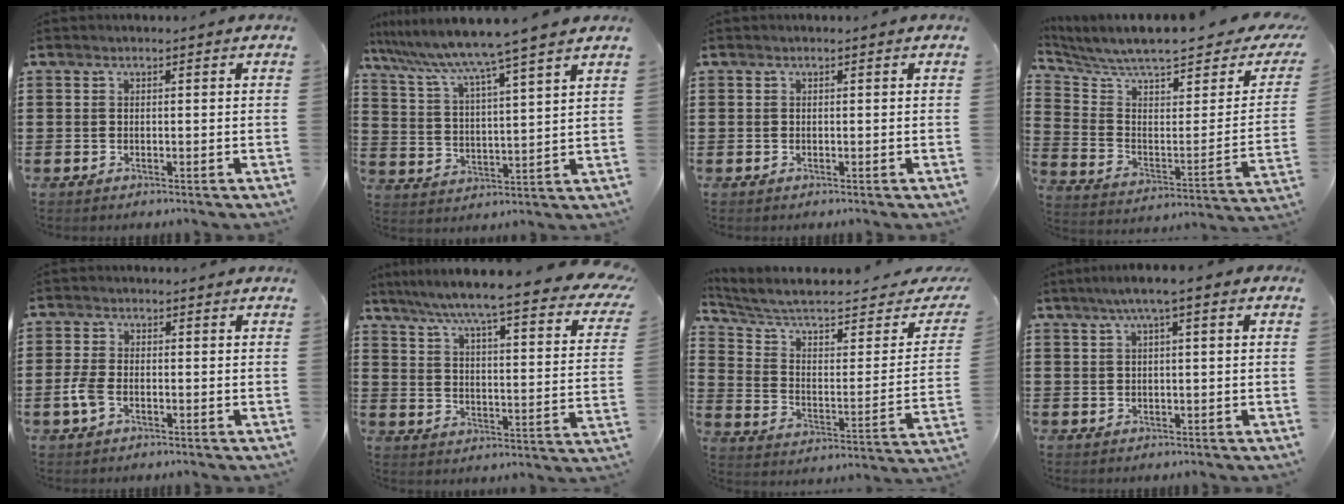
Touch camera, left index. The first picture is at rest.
{"total": 7.2, "force": [6.3, -1.7, 3.0], "torque": [-0.085, -0.051, 0.100]}
{"total": 0.0}
{"total": 7.3, "force": [6.2, 0.6, 3.9], "torque": [-0.105, -0.055, 0.101]}
{"total": 3.4, "force": [-1.3, 1.8, 2.6], "torque": [-0.068, -0.004, -0.029]}
{"total": 6.9, "force": [5.8, -0.7, 3.8], "torque": [-0.097, -0.047, 0.091]}
{"total": 6.8, "force": [5.3, 1.7, 3.9], "torque": [-0.102, -0.038, 0.087]}
{"total": 2.9, "force": [0.7, 0.1, 2.8], "torque": [-0.052, 0.001, 0.010]}